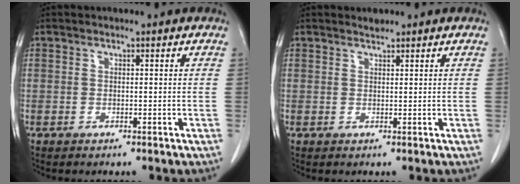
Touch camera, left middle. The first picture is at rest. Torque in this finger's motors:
{"motor_torque": [0.25, -0.25, -0.05, 0.00]}